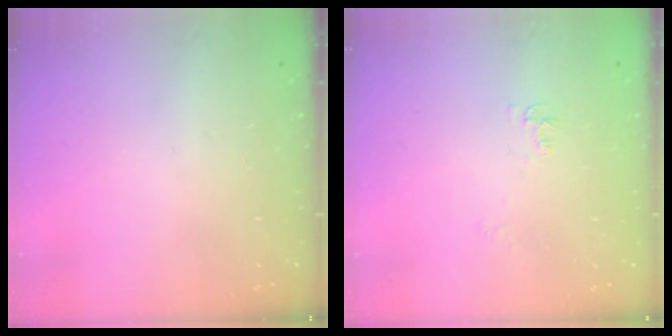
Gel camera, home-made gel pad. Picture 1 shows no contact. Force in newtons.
{"total": 4.9, "press": 4.9, "slide": 0.6}